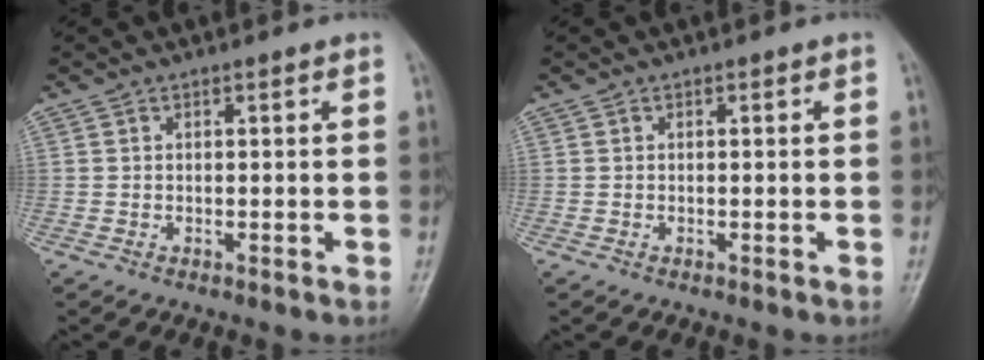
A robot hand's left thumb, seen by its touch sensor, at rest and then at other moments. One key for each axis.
{"total": 0.0}